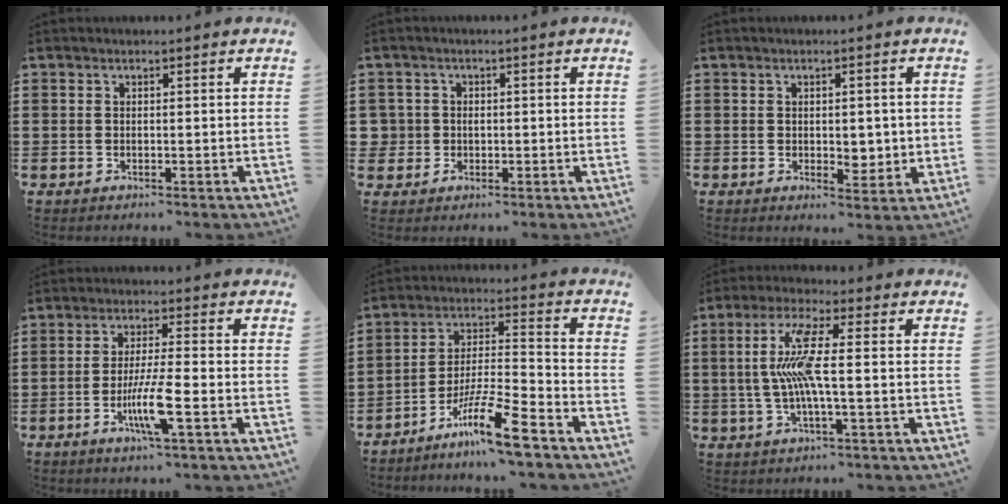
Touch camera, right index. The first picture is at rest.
{"total": 2.2, "force": [-0.2, 2.1, 0.3], "torque": [-0.019, 0.004, -0.007]}
{"total": 5.6, "force": [1.2, 4.1, 3.6], "torque": [-0.049, -0.007, 0.016]}
{"total": 7.5, "force": [-2.7, 0.5, 6.9], "torque": [-0.140, -0.019, -0.051]}
{"total": 11.6, "force": [-8.5, 1.1, 7.9], "torque": [-0.147, 0.013, -0.165]}
{"total": 8.1, "force": [-0.4, 0.9, 8.0], "torque": [-0.173, -0.012, -0.020]}